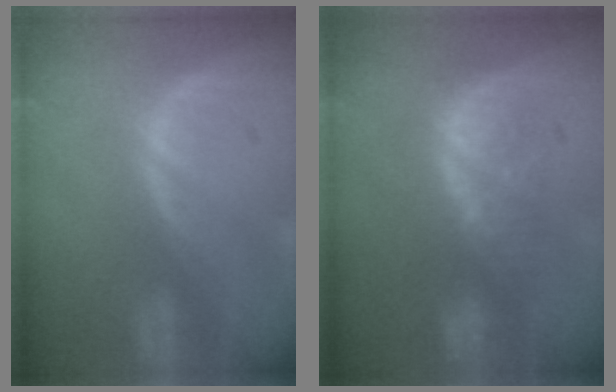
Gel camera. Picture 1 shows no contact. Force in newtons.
{"total": 8.5, "press": 7.4, "slide": 4.1}